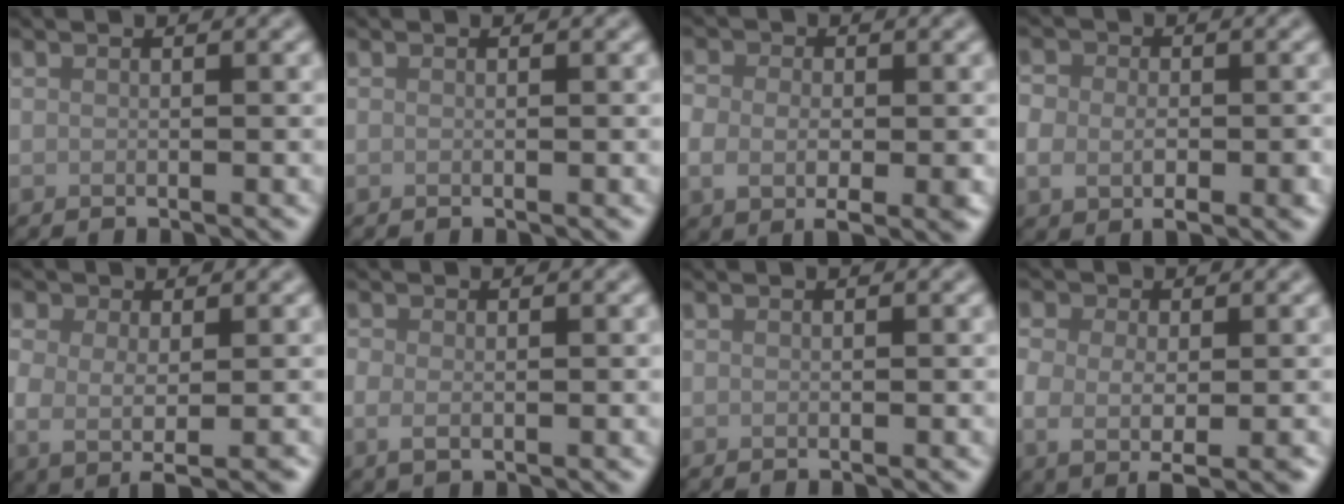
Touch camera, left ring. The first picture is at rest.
{"total": 0.0}
{"total": 4.4, "force": [-0.8, 2.8, 3.3], "torque": [-0.055, -0.008, -0.016]}
{"total": 5.0, "force": [-1.1, 3.6, 3.2], "torque": [-0.034, -0.007, -0.021]}
{"total": 3.5, "force": [-0.1, 1.9, 2.9], "torque": [-0.046, -0.008, 0.002]}
{"total": 1.5, "force": [-0.2, 1.0, 1.1], "torque": [-0.025, -0.004, -0.004]}
{"total": 0.0}
{"total": 3.9, "force": [-0.5, 2.3, 3.1], "torque": [-0.055, -0.011, -0.005]}